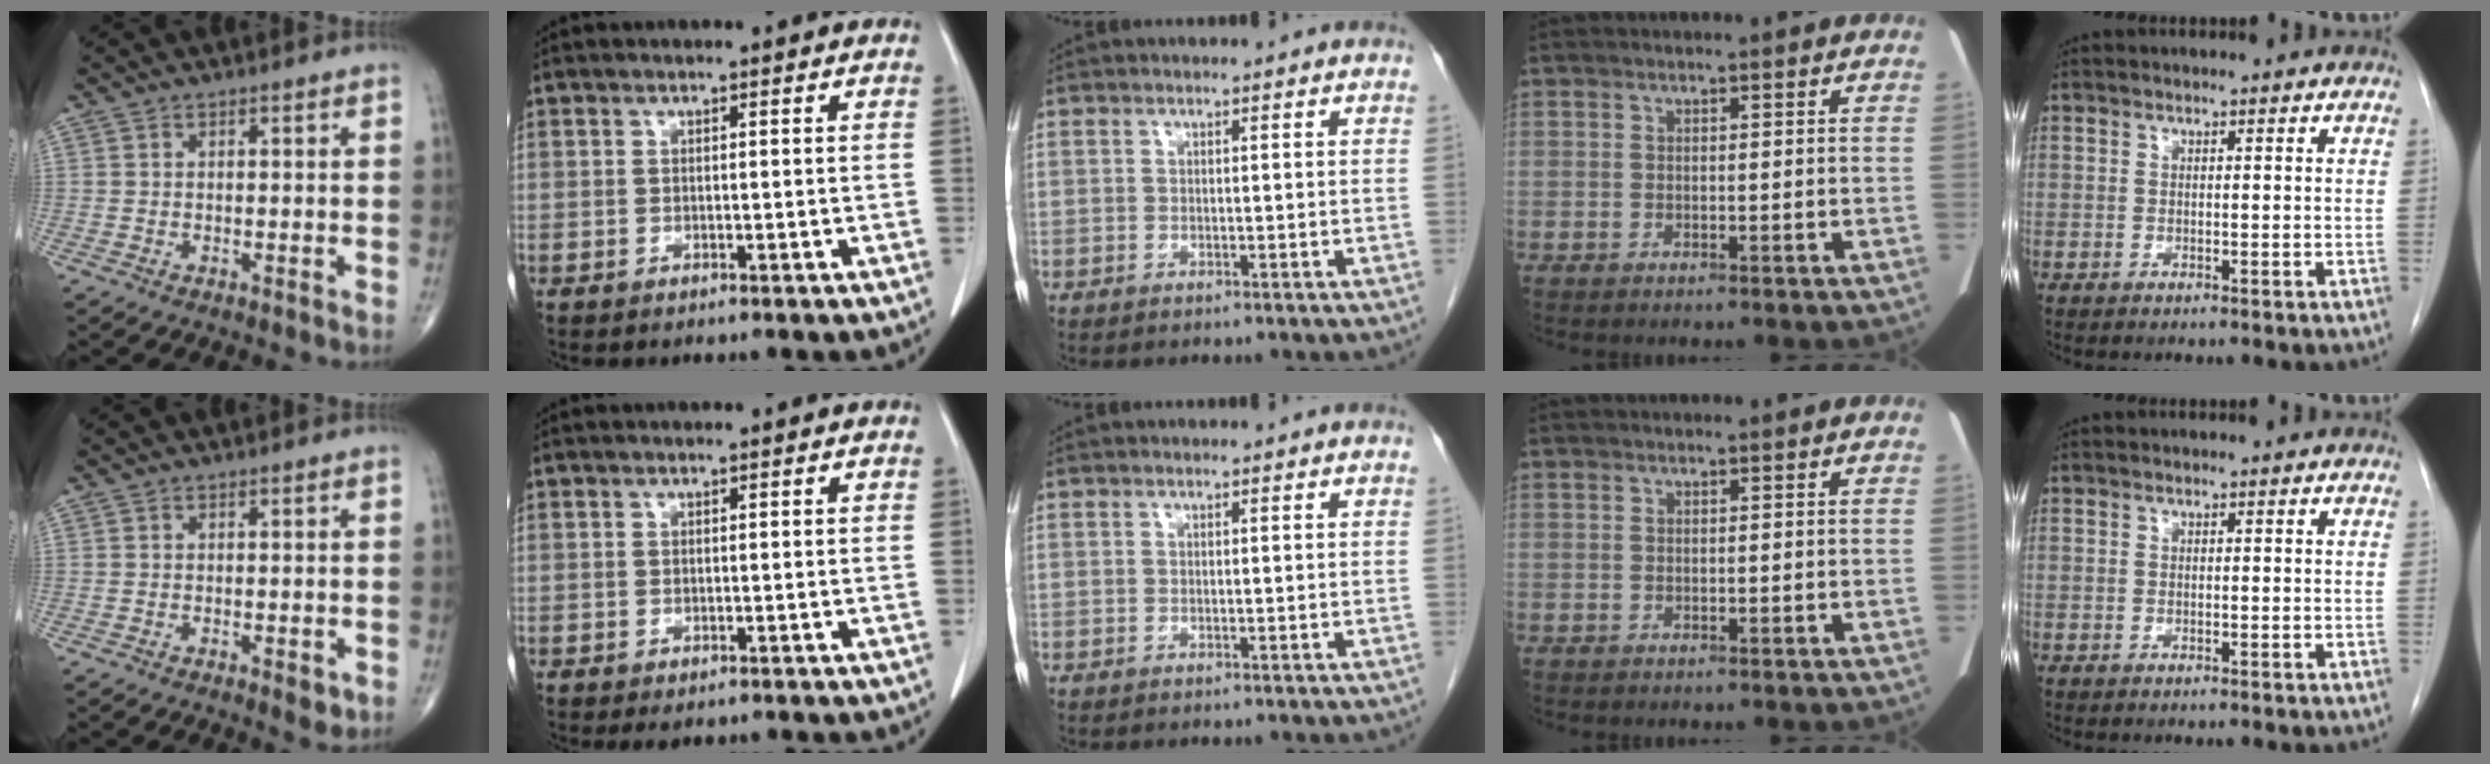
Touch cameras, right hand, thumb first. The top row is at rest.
{"thumb": {"total": 2.3, "force": [-0.7, 1.0, 1.9], "torque": [-0.016, -0.003, -0.007]}, "index": {"total": 1.0, "force": [-0.4, 0.9, 0.4], "torque": [-0.005, 0.003, 0.002]}}